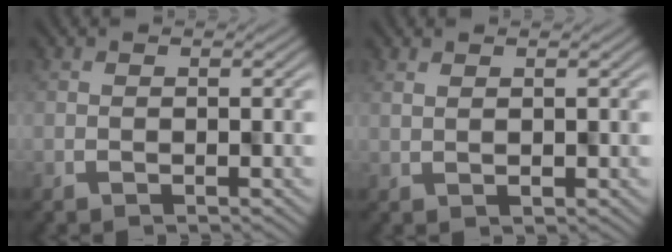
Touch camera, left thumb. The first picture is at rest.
{"total": 1.2, "force": [1.1, 0.1, 0.3], "torque": [-0.009, -0.002, 0.017]}